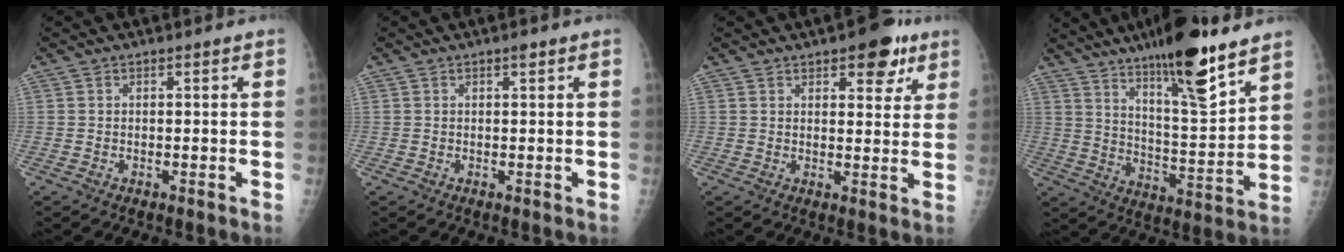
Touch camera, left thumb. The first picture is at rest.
{"total": 0.8, "force": [0.5, 0.2, 0.6], "torque": [-0.010, -0.001, 0.007]}
{"total": 7.8, "force": [4.5, 3.8, 5.2], "torque": [-0.035, -0.017, 0.054]}
{"total": 17.6, "force": [12.2, 3.1, 12.4], "torque": [-0.177, -0.076, 0.201]}